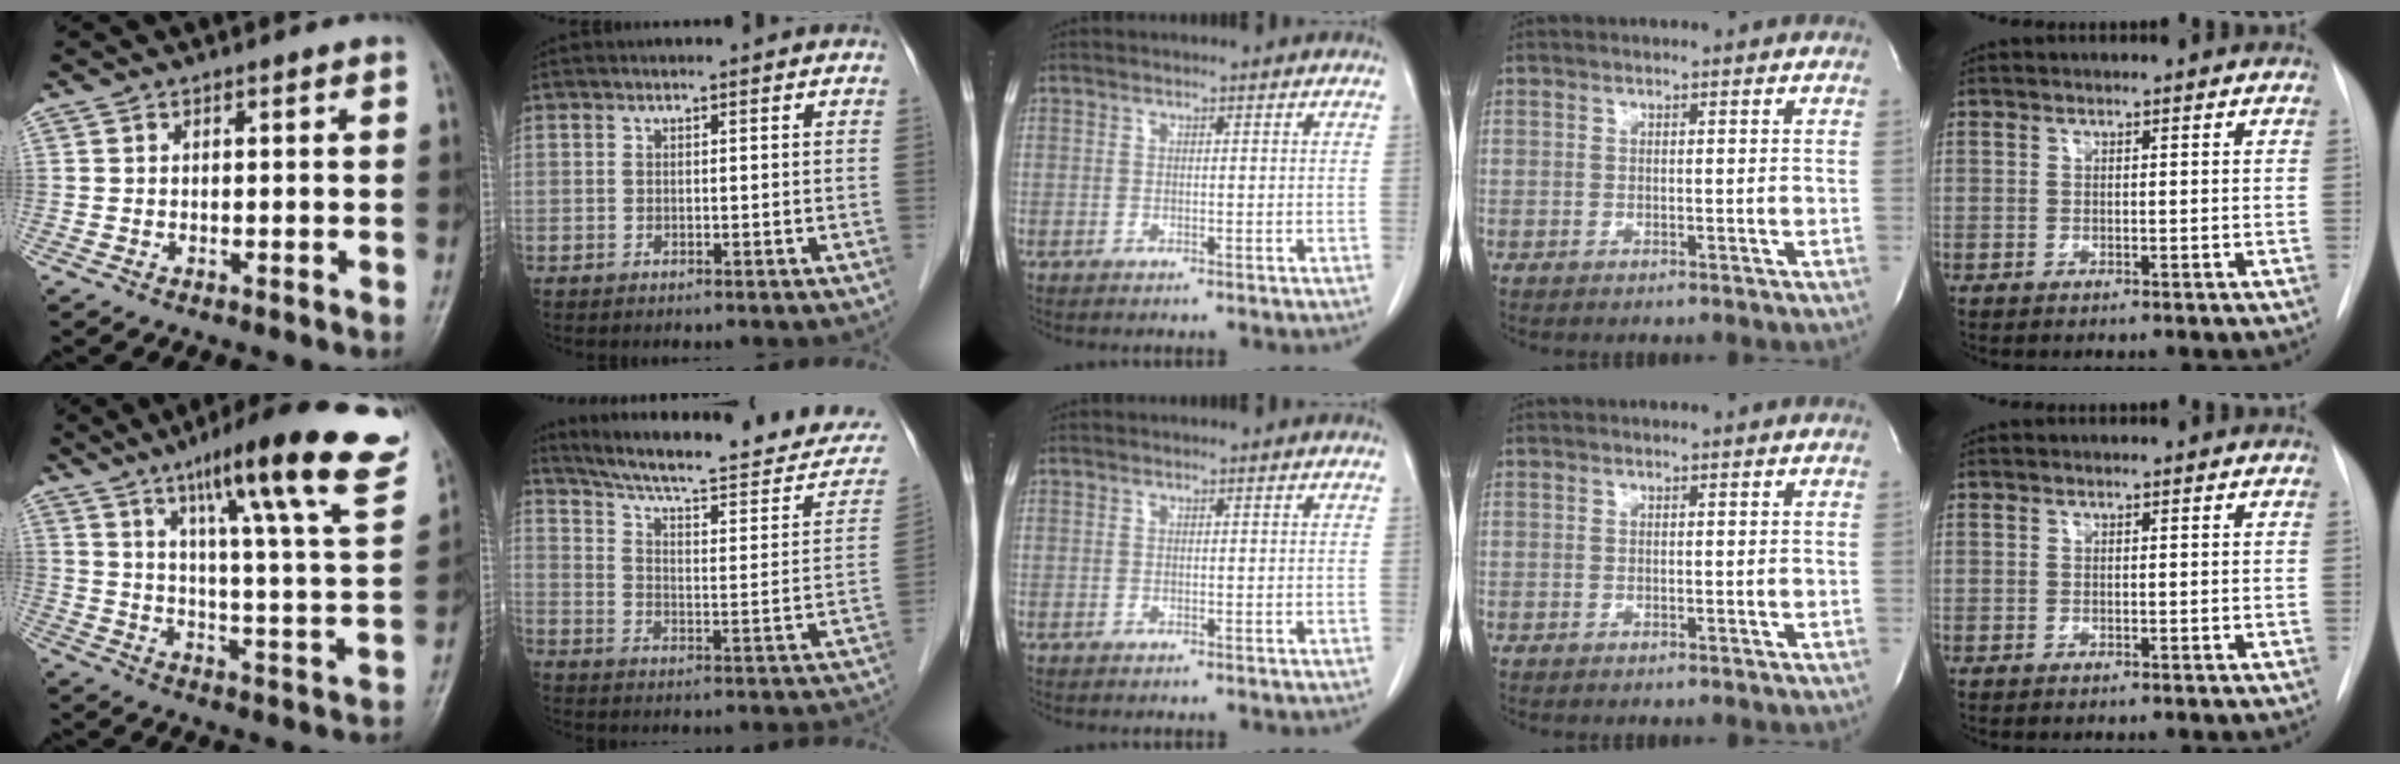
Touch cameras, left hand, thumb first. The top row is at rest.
{"thumb": {"total": 25.5, "force": [15.2, 3.5, 20.1], "torque": [-0.272, -0.046, 0.214]}, "index": {"total": 23.8, "force": [21.3, 3.2, 10.2], "torque": [-0.146, -0.041, 0.280]}}